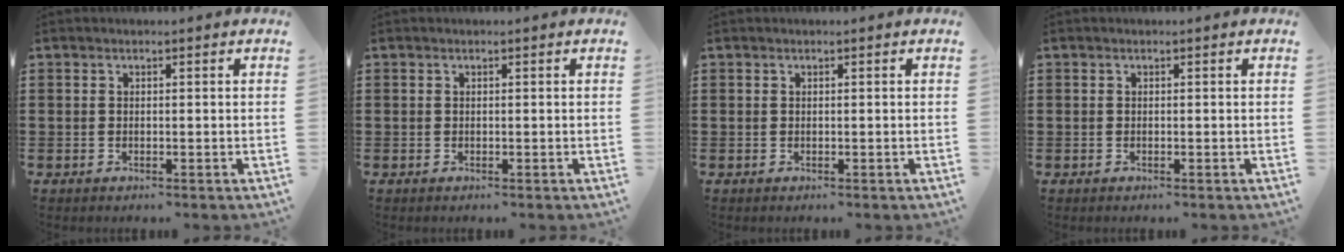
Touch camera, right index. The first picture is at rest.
{"total": 0.0}
{"total": 0.0}
{"total": 0.0}